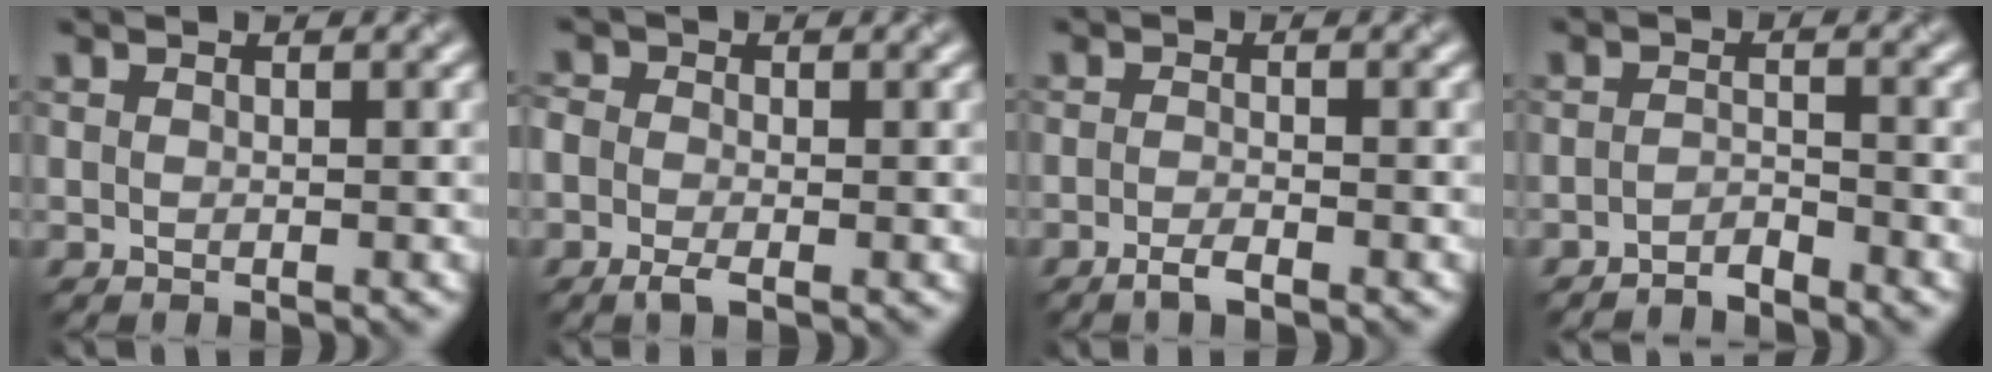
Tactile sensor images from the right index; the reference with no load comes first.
{"total": 2.1, "force": [-1.1, 1.3, 1.3], "torque": [-0.029, -0.003, -0.031]}
{"total": 1.5, "force": [-1.0, 0.3, 1.1], "torque": [-0.022, 0.001, -0.022]}
{"total": 1.7, "force": [-1.6, 0.3, 0.5], "torque": [-0.009, 0.004, -0.032]}